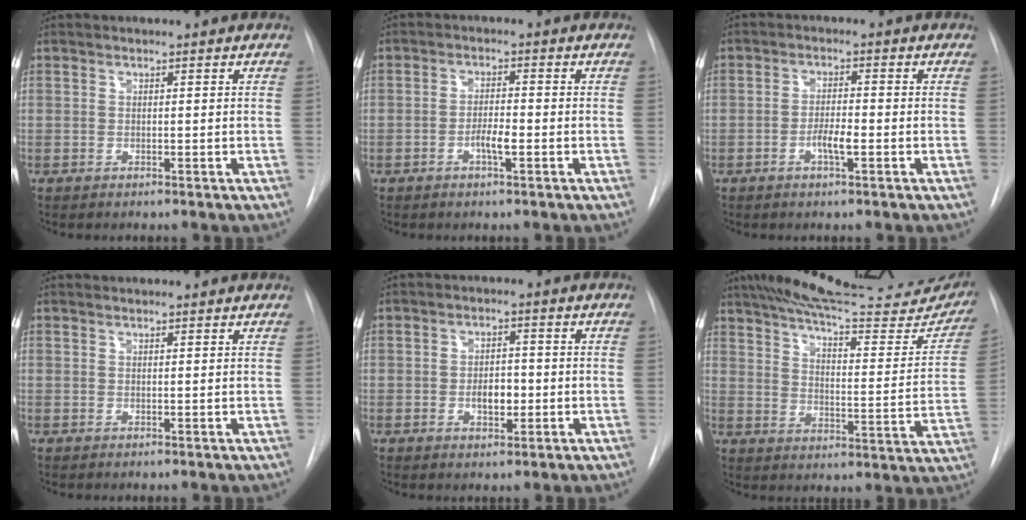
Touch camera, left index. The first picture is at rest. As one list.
[{"total": 2.8, "force": [-1.2, 0.4, 2.5], "torque": [-0.045, 0.002, -0.022]}, {"total": 3.1, "force": [-1.2, 0.5, 2.8], "torque": [-0.051, 0.001, -0.023]}, {"total": 3.1, "force": [3.0, 0.3, 0.6], "torque": [-0.012, 0.020, 0.035]}, {"total": 3.6, "force": [-0.7, 1.9, 2.9], "torque": [-0.045, 0.003, -0.008]}, {"total": 28.7, "force": [25.0, 5.3, 13.0], "torque": [-0.200, -0.055, 0.316]}]